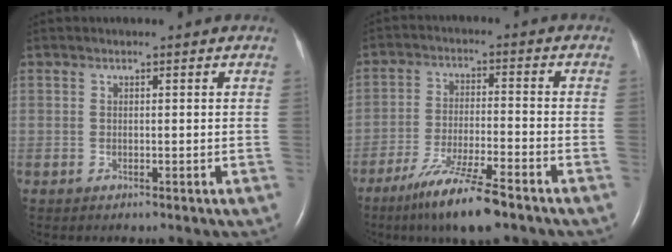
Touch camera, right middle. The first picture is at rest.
{"total": 10.3, "force": [-7.3, 0.4, 7.2], "torque": [-0.140, -0.030, -0.131]}